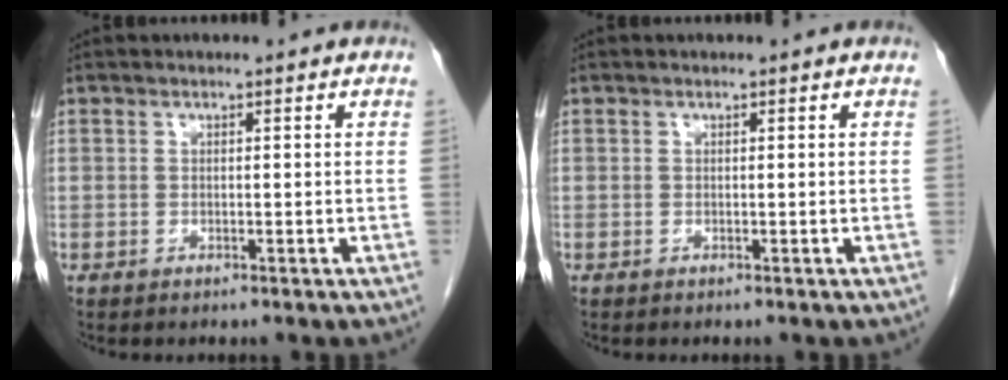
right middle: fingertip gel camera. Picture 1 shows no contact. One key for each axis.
{"total": 0.0}